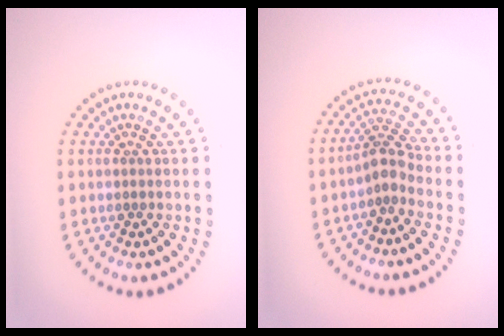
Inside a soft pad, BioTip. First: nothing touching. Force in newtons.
{"total": 2.7, "press": 2.1, "slide": 1.7}